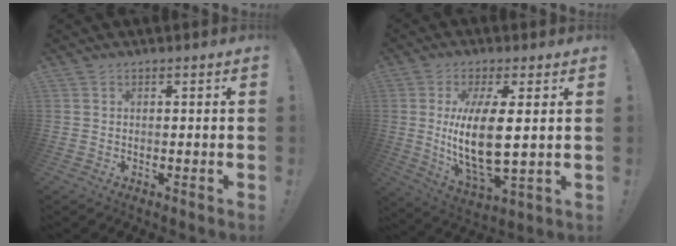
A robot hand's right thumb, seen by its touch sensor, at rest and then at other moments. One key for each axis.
{"total": 15.3, "fx": 1.5, "fy": 5.2, "fz": 14.3, "tx": -0.290, "ty": -0.022, "tz": 0.020}